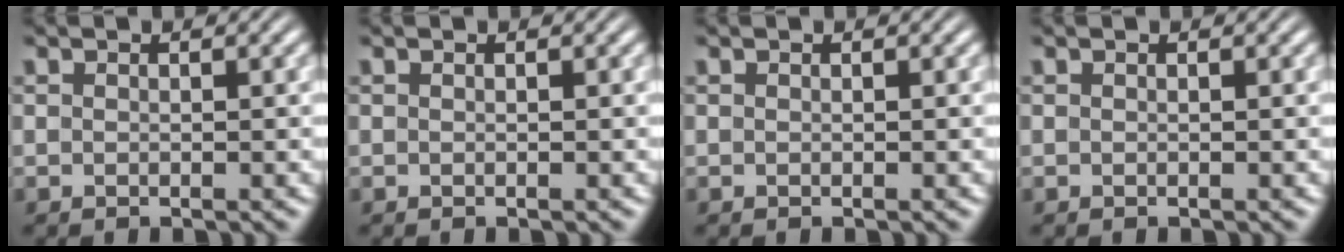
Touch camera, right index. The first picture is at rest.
{"total": 0.0}
{"total": 0.0}
{"total": 0.0}